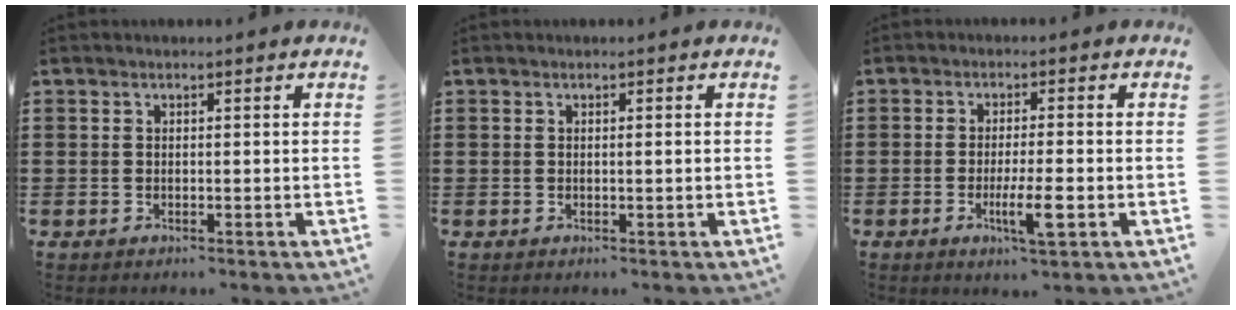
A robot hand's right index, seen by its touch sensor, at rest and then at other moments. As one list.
[{"total": 0.6, "force": [0.0, 0.0, 0.6], "torque": [-0.011, -0.001, 0.001]}, {"total": 5.8, "force": [-1.9, 0.8, 5.5], "torque": [-0.102, -0.013, -0.034]}]